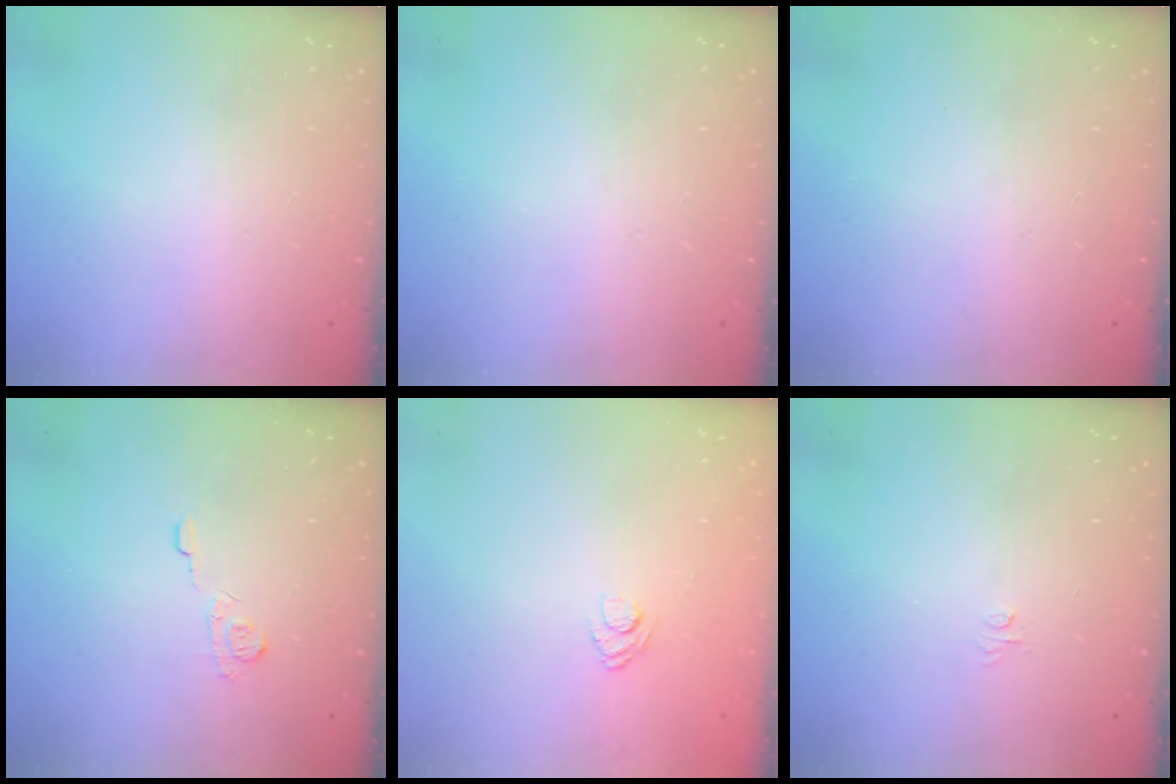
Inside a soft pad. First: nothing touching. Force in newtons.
{"total": 0.0}
{"total": 0.0}
{"total": 6.2, "press": 6.2, "slide": 0.5}
{"total": 3.8, "press": 3.5, "slide": 1.4}
{"total": 3.1, "press": 3.0, "slide": 0.3}